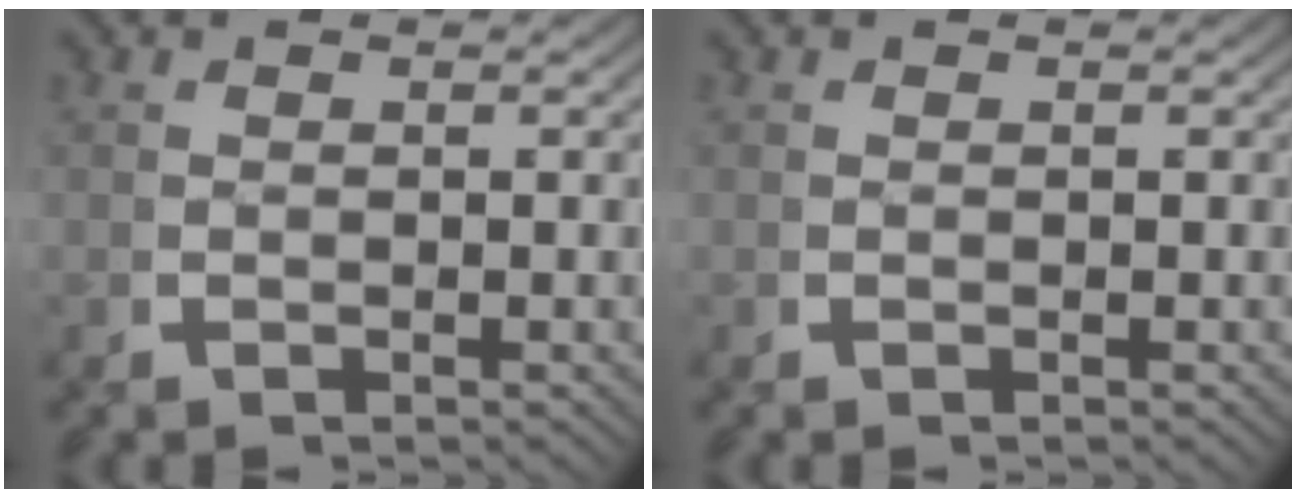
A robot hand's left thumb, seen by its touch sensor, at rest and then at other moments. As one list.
[{"total": 0.0}]